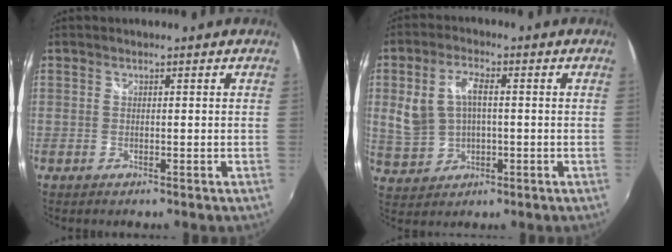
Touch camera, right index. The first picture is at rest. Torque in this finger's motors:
{"motor_torque": [1.15, 0.16, 0.49, 0.07]}